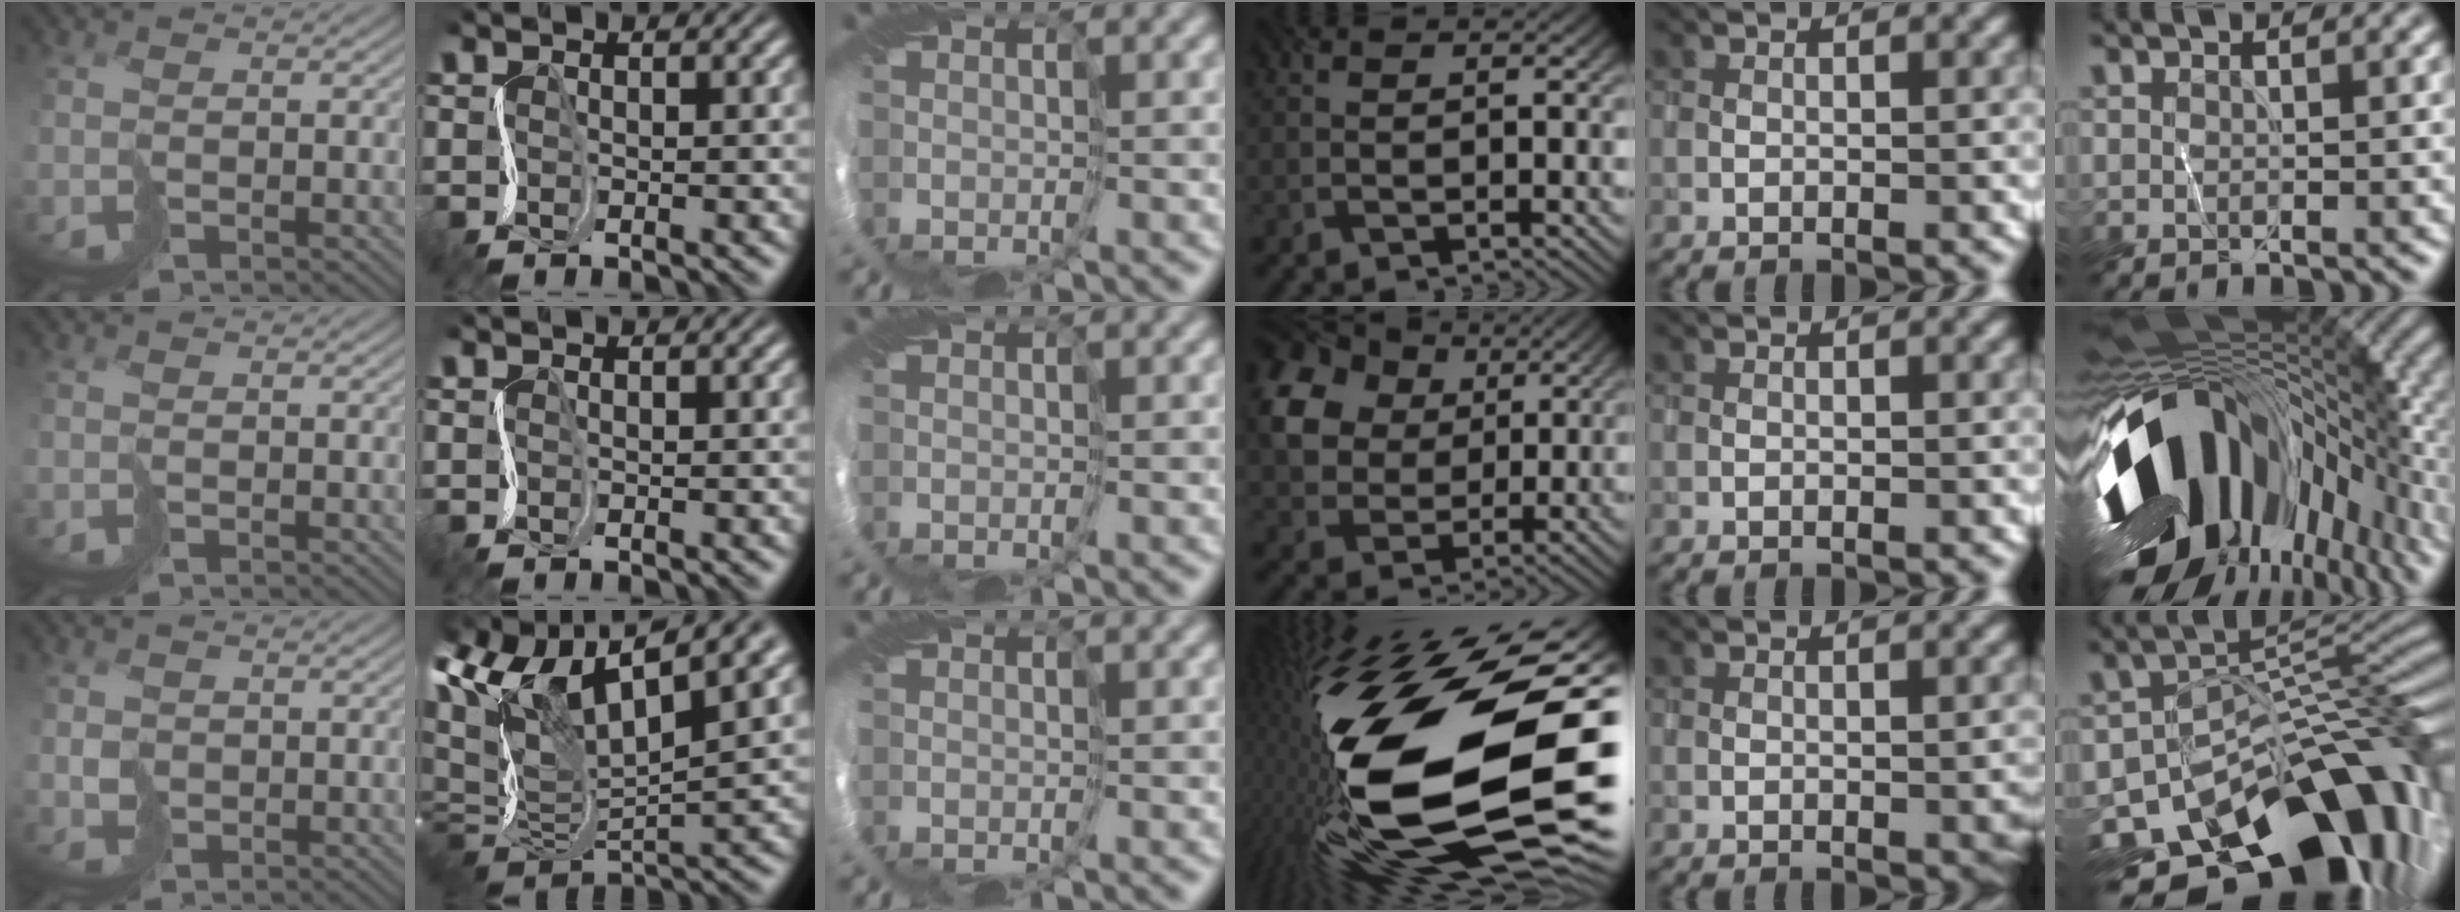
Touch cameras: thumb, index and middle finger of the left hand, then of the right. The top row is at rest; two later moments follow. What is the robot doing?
{"motion": "cut", "object": "paper"}